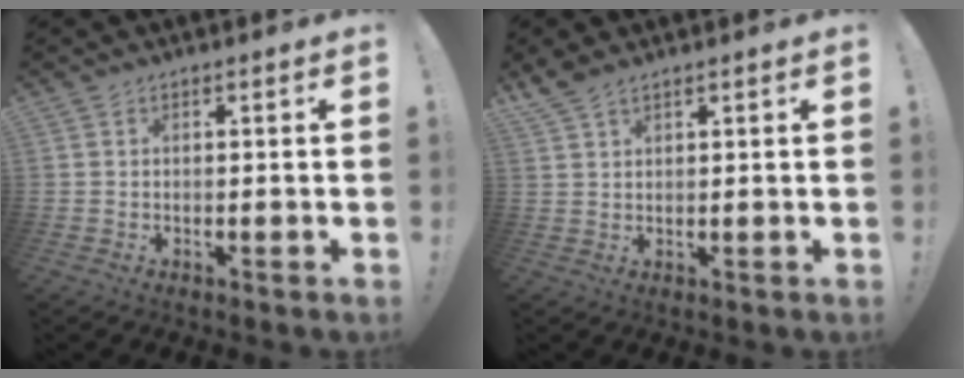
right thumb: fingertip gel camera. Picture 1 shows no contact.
{"total": 3.6, "force": [3.0, 1.1, 1.7], "torque": [-0.037, -0.012, 0.057]}